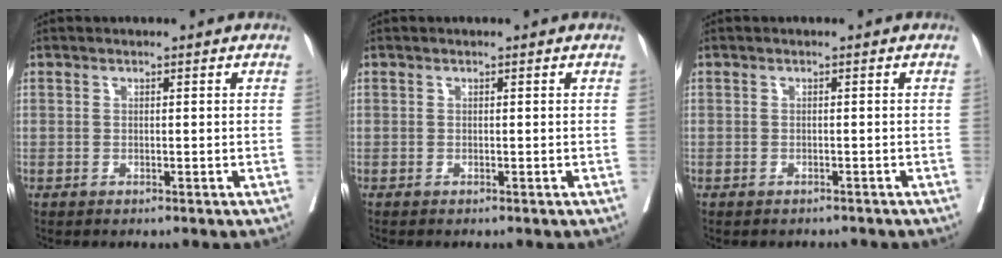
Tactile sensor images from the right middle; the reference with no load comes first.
{"total": 0.0}
{"total": 1.4, "force": [-1.3, 0.5, 0.5], "torque": [-0.014, -0.002, -0.016]}